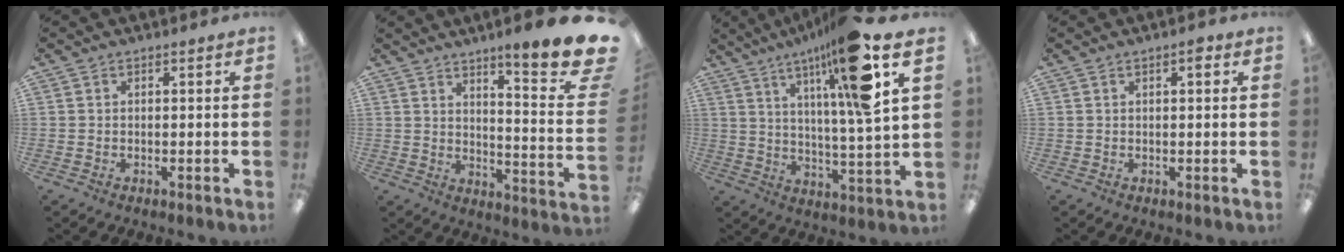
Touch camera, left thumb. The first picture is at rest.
{"total": 12.4, "force": [9.4, 0.9, 8.1], "torque": [-0.114, -0.087, 0.152]}
{"total": 18.2, "force": [10.6, 1.8, 14.7], "torque": [-0.240, -0.050, 0.150]}
{"total": 2.1, "force": [1.0, 0.6, 1.7], "torque": [-0.020, -0.004, 0.013]}